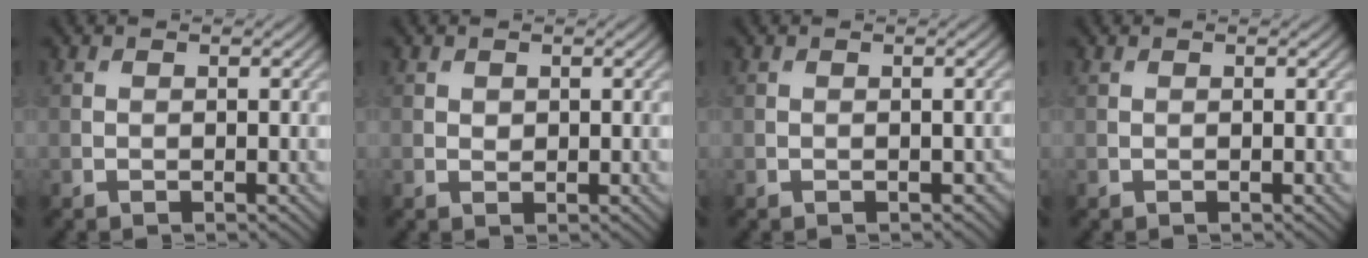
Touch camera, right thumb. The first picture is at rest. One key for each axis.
{"total": 0.6, "fx": 0.3, "fy": 0.5, "fz": 0.2, "tx": -0.004, "ty": -0.005, "tz": 0.008}
{"total": 0.8, "fx": -0.2, "fy": 0.5, "fz": 0.5, "tx": -0.007, "ty": -0.007, "tz": -0.001}
{"total": 0.0}